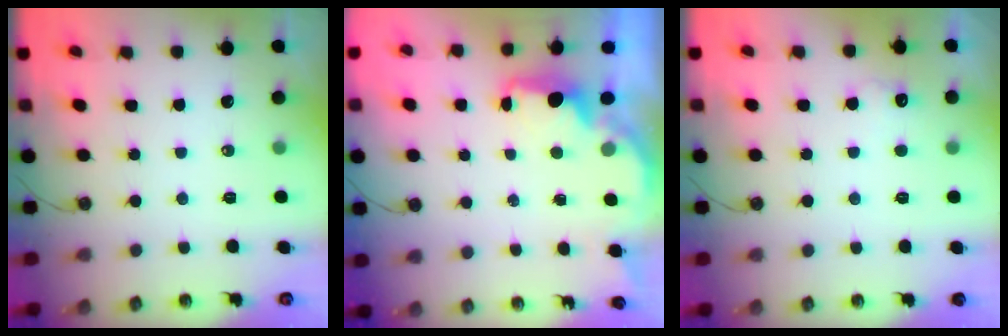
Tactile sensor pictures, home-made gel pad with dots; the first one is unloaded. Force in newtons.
{"total": 2.2, "press": 2.1, "slide": 0.6}
{"total": 5.7, "press": 5.6, "slide": 1.3}